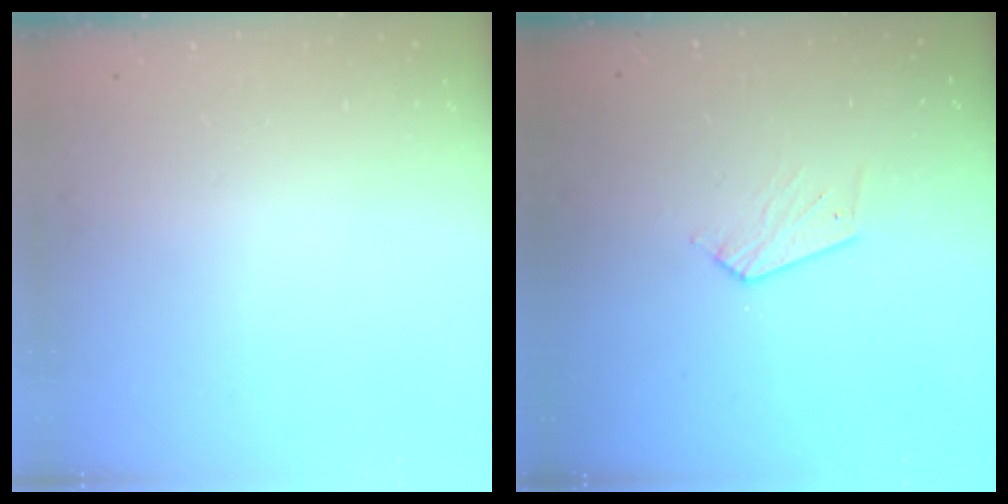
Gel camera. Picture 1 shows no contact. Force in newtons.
{"total": 5.4, "press": 5.4, "slide": 0.4}